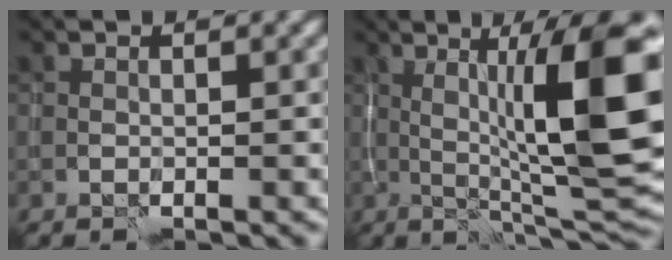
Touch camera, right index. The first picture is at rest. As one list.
[{"total": 12.9, "force": [1.5, 2.9, 12.5], "torque": [-0.183, 0.009, 0.025]}]